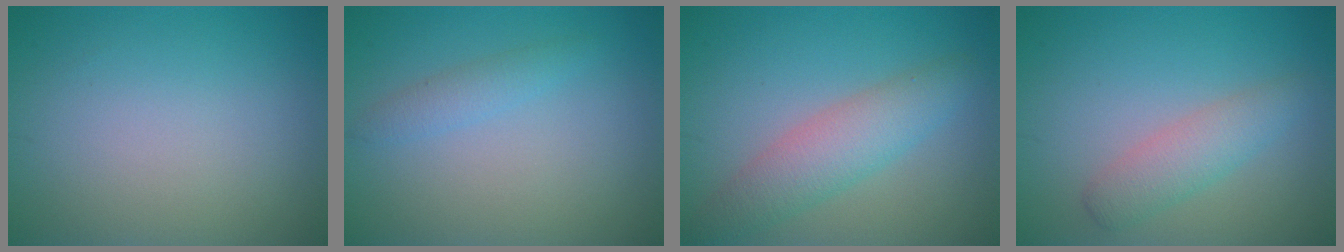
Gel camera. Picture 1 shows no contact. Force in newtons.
{"total": 1.5, "press": 1.5, "slide": 0.1}
{"total": 4.1, "press": 4.1, "slide": 0.1}
{"total": 2.8, "press": 2.8, "slide": 0.1}